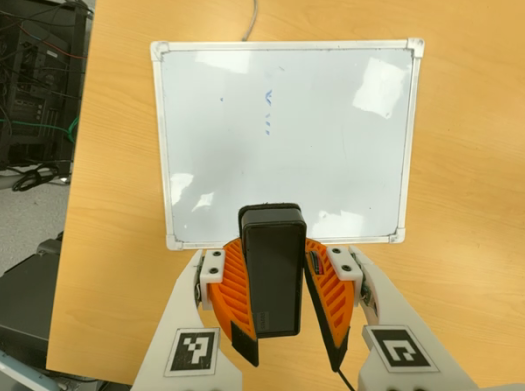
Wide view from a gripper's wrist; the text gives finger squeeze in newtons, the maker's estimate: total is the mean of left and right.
{"total": 10.5, "left": 10.4, "right": 10.6}